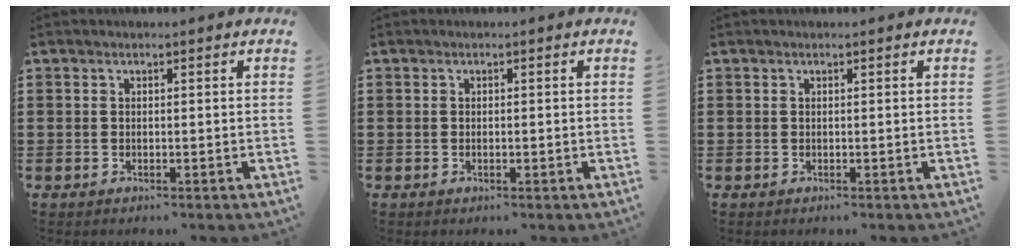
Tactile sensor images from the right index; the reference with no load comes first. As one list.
[{"total": 0.5, "force": [-0.1, 0.2, 0.5], "torque": [-0.011, -0.002, -0.001]}, {"total": 0.0}]